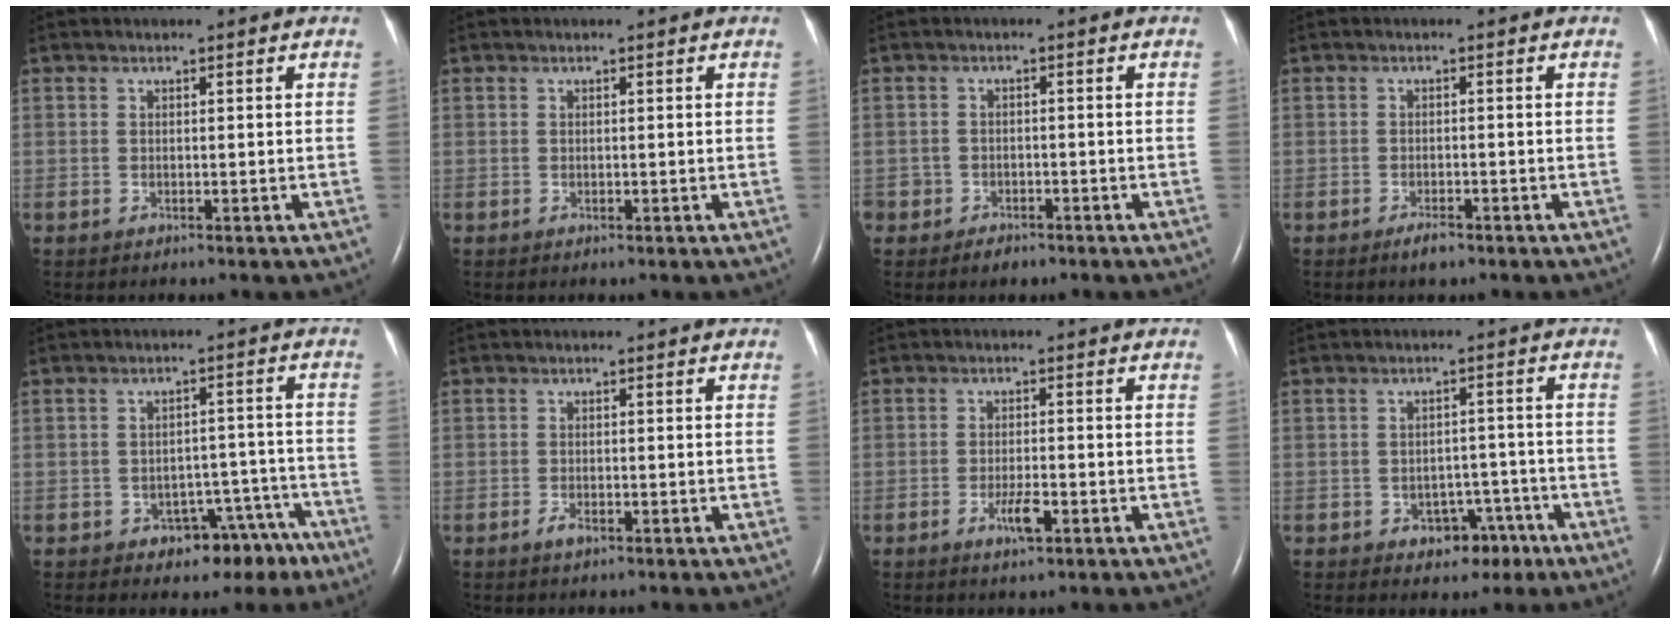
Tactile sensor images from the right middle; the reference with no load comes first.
{"total": 0.0}
{"total": 3.4, "force": [-2.3, 2.3, 0.6], "torque": [-0.008, 0.006, -0.036]}
{"total": 2.0, "force": [-1.5, 0.6, 1.2], "torque": [-0.028, -0.002, -0.023]}
{"total": 7.3, "force": [-4.9, 4.5, 2.9], "torque": [-0.017, 0.033, -0.060]}
{"total": 1.4, "force": [-0.9, 0.5, 1.0], "torque": [-0.025, -0.002, -0.014]}
{"total": 3.4, "force": [-1.7, 0.7, 2.8], "torque": [-0.057, -0.002, -0.028]}
{"total": 5.1, "force": [-2.8, 3.5, 2.4], "torque": [-0.027, 0.018, -0.029]}